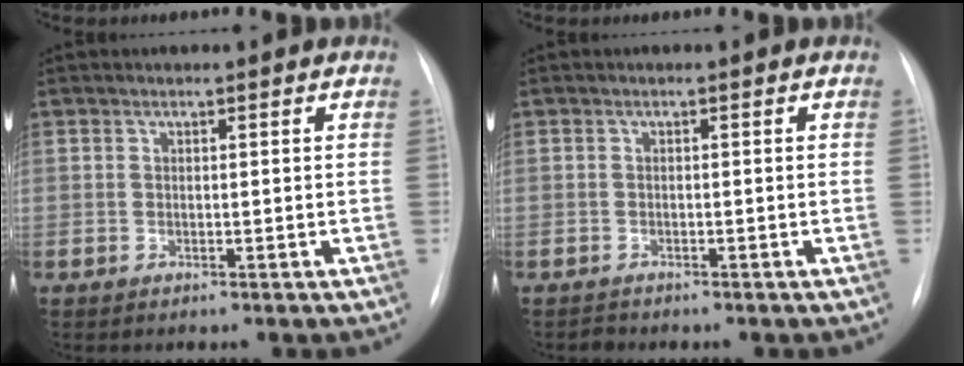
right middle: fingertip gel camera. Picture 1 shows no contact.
{"total": 0.8, "force": [-0.7, 0.2, -0.2], "torque": [0.002, -0.002, -0.015]}